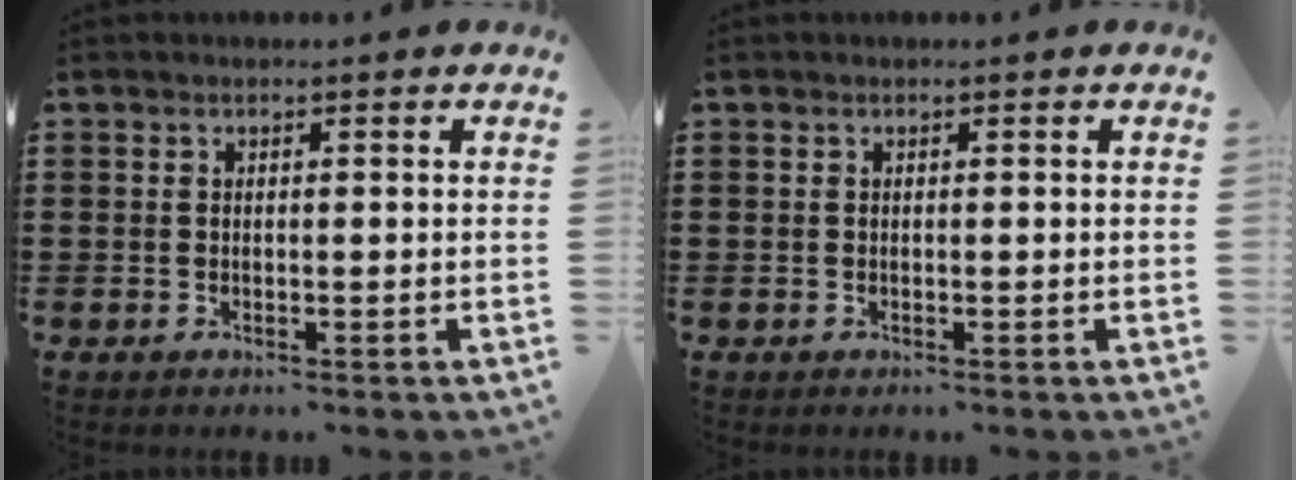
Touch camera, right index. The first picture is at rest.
{"total": 0.0}